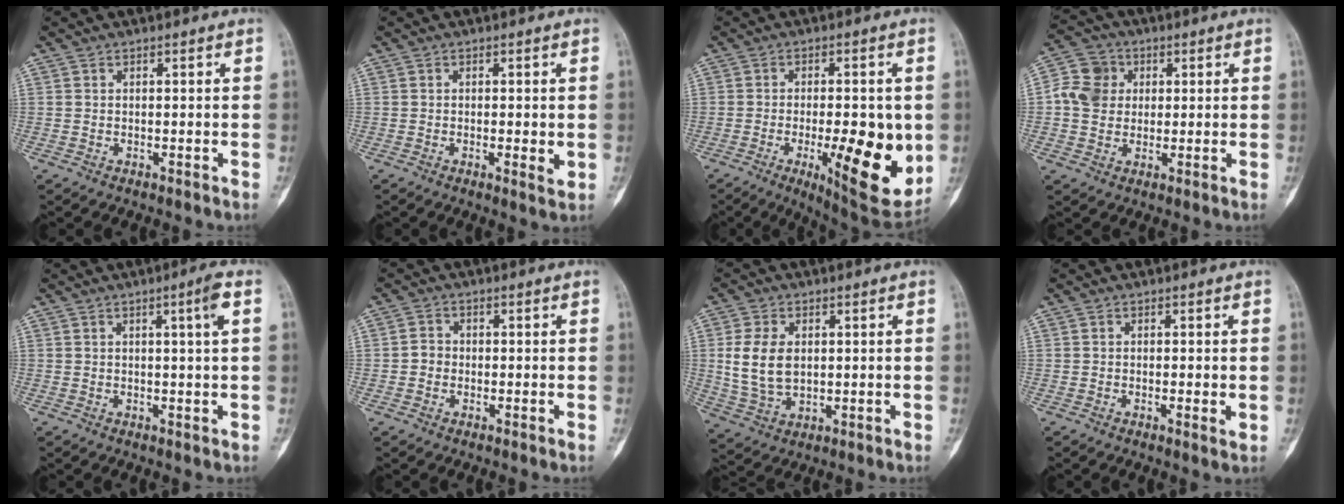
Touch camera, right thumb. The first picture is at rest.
{"total": 2.6, "force": [-0.2, 0.8, 2.5], "torque": [-0.041, -0.008, -0.006]}
{"total": 15.4, "force": [-2.7, 4.8, 14.4], "torque": [-0.187, -0.026, -0.025]}
{"total": 8.0, "force": [1.0, 7.0, 3.7], "torque": [-0.055, 0.012, 0.009]}
{"total": 4.0, "force": [1.0, -0.4, 3.8], "torque": [-0.064, -0.001, 0.018]}
{"total": 2.2, "force": [-0.5, 2.0, 0.7], "torque": [0.003, 0.008, -0.014]}
{"total": 9.1, "force": [1.2, 6.0, 6.8], "torque": [-0.128, -0.006, 0.033]}
{"total": 1.9, "force": [-0.2, 0.5, 1.8], "torque": [-0.032, -0.006, -0.006]}